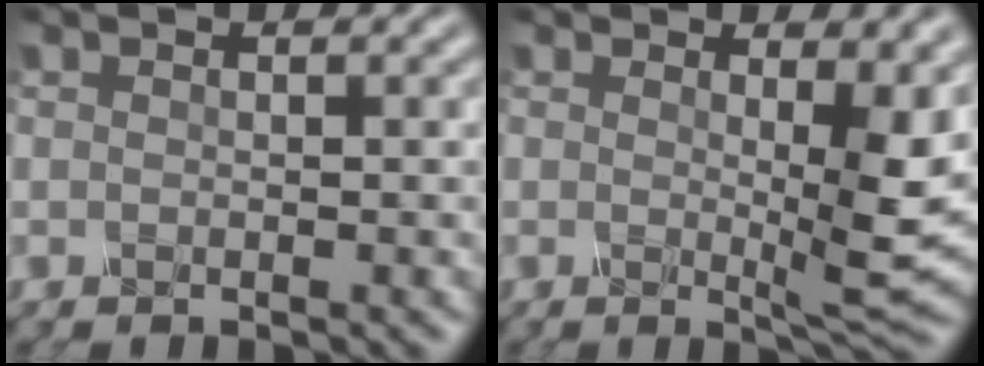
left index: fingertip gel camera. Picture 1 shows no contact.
{"total": 6.4, "force": [0.3, 1.3, 6.2], "torque": [-0.103, -0.006, 0.012]}